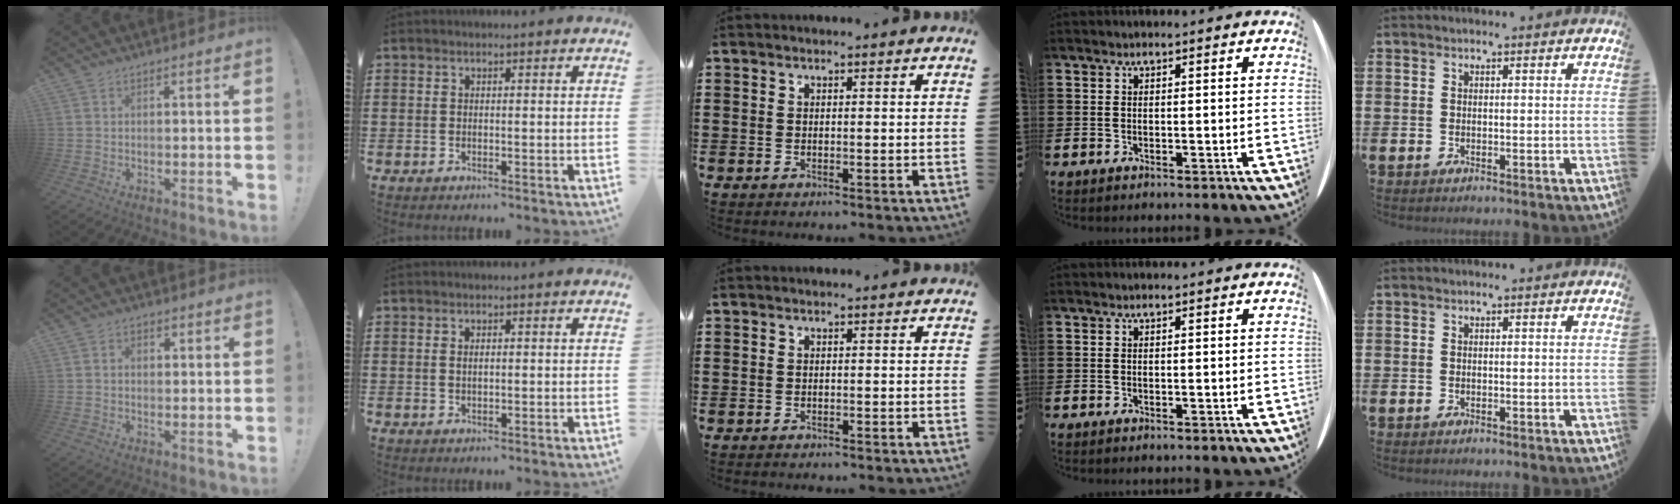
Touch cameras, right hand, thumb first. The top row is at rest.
{"thumb": {"total": 1.7, "force": [0.0, 1.3, 1.0], "torque": [-0.011, 0.003, -0.003]}, "index": {"total": 1.1, "force": [0.1, 0.4, 1.0], "torque": [-0.020, 0.004, -0.001]}, "middle": {"total": 0.6, "force": [-0.6, 0.0, 0.0], "torque": [-0.002, 0.000, -0.014]}}